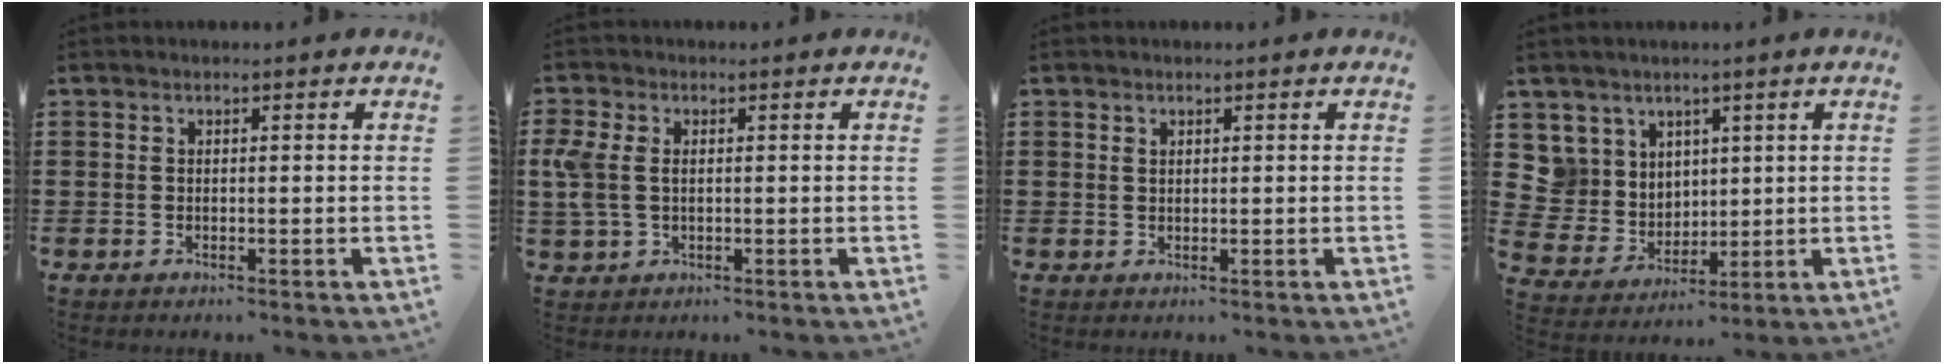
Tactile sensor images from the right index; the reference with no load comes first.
{"total": 4.3, "force": [0.3, 2.7, 3.3], "torque": [-0.092, 0.002, -0.002]}
{"total": 0.7, "force": [0.5, 0.5, 0.3], "torque": [-0.007, 0.002, 0.010]}
{"total": 6.9, "force": [3.1, 6.1, 0.2], "torque": [-0.048, -0.009, 0.062]}